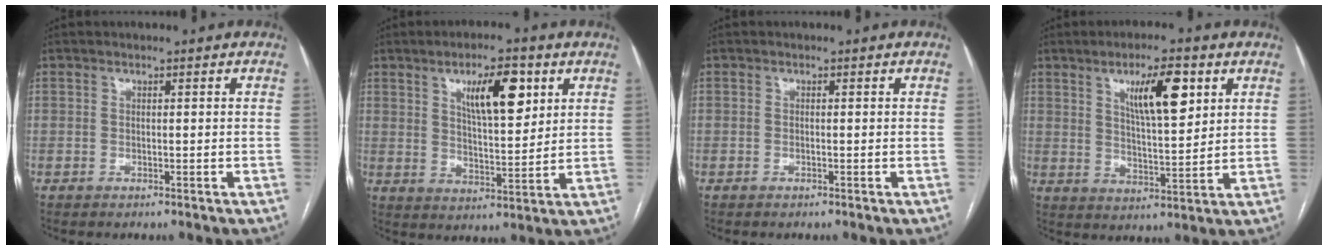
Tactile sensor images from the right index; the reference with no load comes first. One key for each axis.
{"total": 10.1, "fx": 4.6, "fy": 3.0, "fz": 8.5, "tx": -0.142, "ty": 0.004, "tz": 0.079}
{"total": 0.0}
{"total": 9.9, "fx": 4.5, "fy": 2.2, "fz": 8.5, "tx": -0.145, "ty": 0.002, "tz": 0.077}